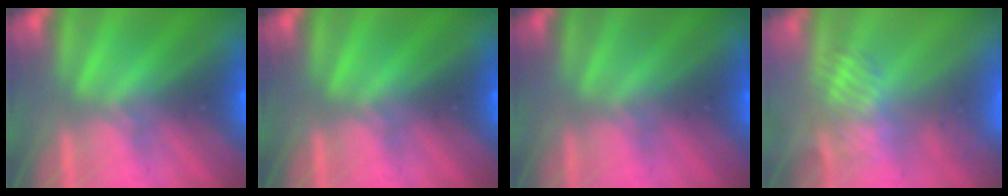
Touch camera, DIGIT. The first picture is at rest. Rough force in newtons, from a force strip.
{"total": 0.0}
{"total": 2.3}
{"total": 2.8}